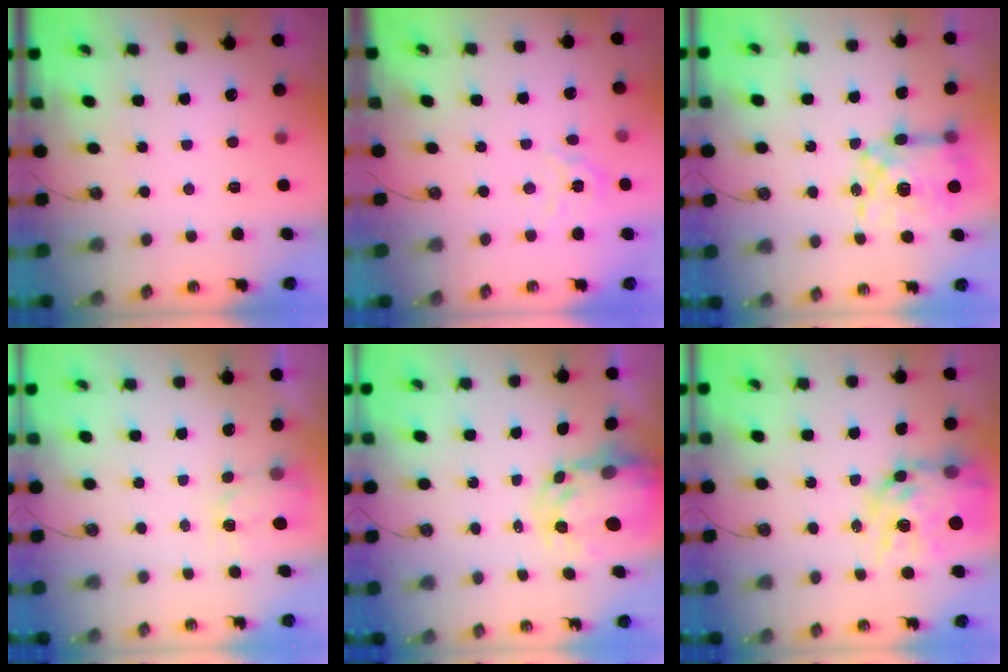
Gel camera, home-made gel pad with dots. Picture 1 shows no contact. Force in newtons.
{"total": 5.5, "press": 5.5, "slide": 0.4}
{"total": 12.2, "press": 12.2, "slide": 1.2}
{"total": 2.6, "press": 2.5, "slide": 0.4}
{"total": 5.5, "press": 5.5, "slide": 0.6}
{"total": 17.1, "press": 17.0, "slide": 1.5}